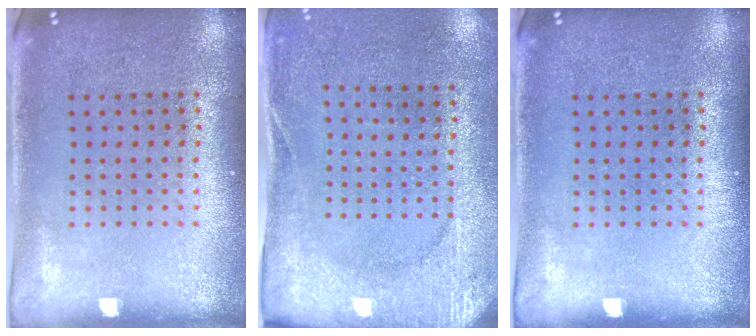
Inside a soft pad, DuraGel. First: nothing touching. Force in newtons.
{"total": 2.6, "press": 2.4, "slide": 1.0}
{"total": 0.0}